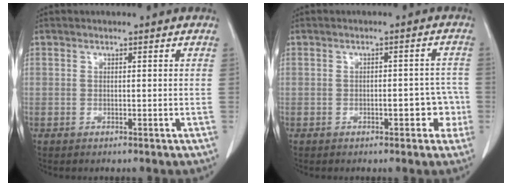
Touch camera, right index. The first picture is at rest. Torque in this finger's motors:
{"motor_torque": [0.51, -0.43, 0.20, 0.03]}